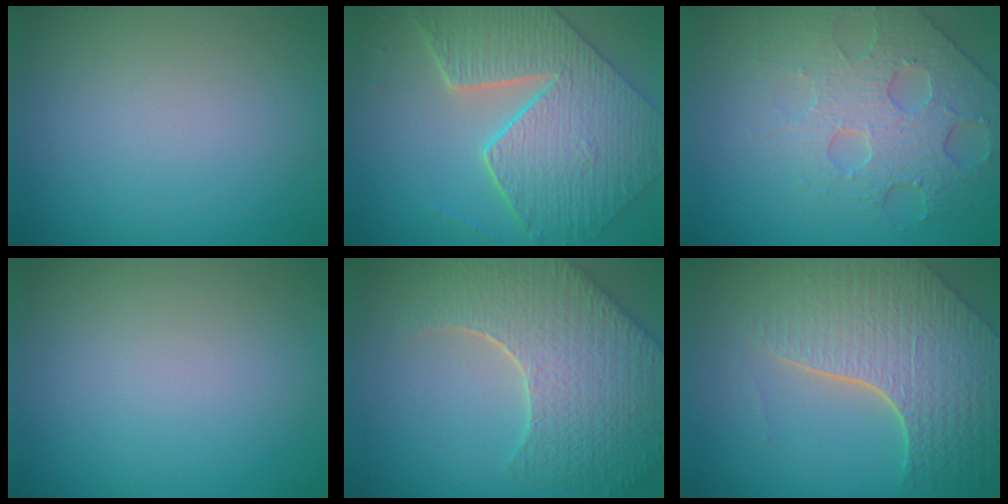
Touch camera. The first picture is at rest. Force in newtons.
{"total": 9.7, "press": 6.8, "slide": 7.0}
{"total": 4.9, "press": 4.5, "slide": 1.9}
{"total": 0.0}
{"total": 9.0, "press": 6.3, "slide": 6.4}
{"total": 7.7, "press": 5.6, "slide": 5.3}